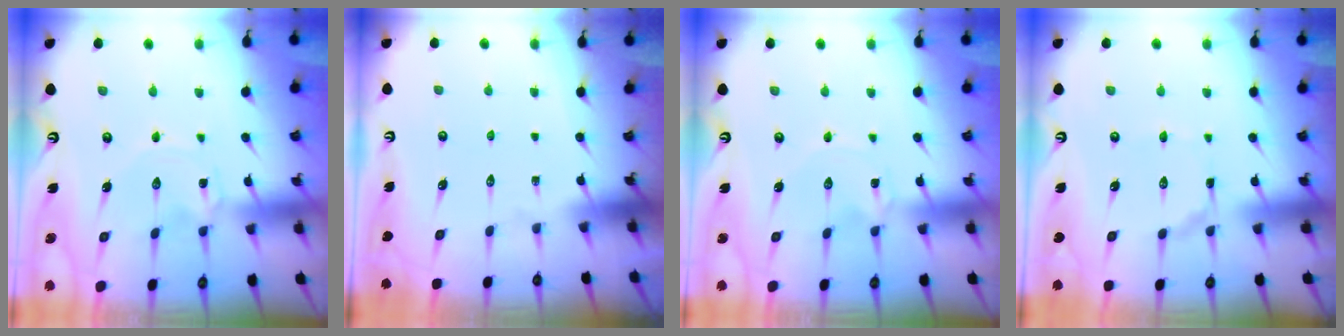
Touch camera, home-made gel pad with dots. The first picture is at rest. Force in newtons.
{"total": 0.0}
{"total": 0.0}
{"total": 1.6, "press": 1.6, "slide": 0.1}